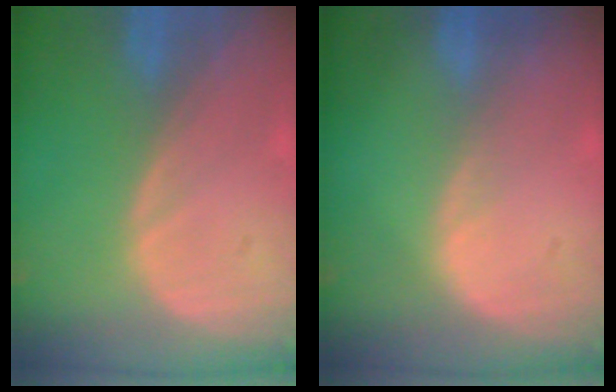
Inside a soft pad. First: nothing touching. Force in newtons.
{"total": 0.8, "press": 0.5, "slide": 0.7}